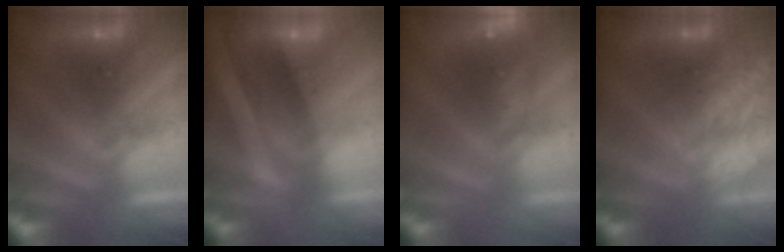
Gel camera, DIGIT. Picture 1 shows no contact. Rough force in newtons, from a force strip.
{"total": 2.0}
{"total": 9.4}
{"total": 2.0}